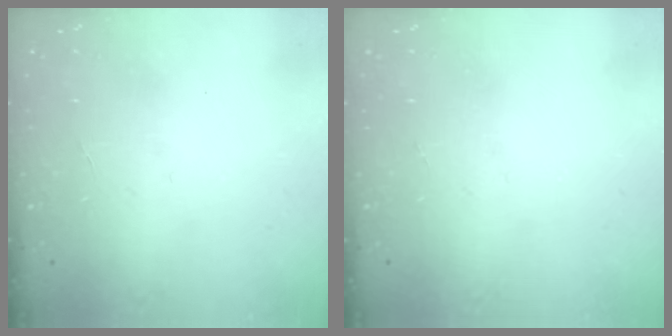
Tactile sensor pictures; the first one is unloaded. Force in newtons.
{"total": 0.0}